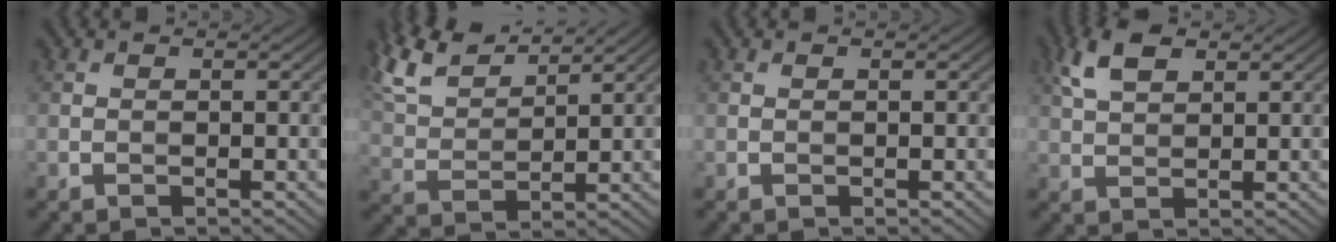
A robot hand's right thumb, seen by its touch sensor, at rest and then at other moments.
{"total": 9.1, "force": [7.2, 2.7, 4.8], "torque": [-0.130, 0.023, 0.151]}
{"total": 0.0}
{"total": 5.3, "force": [2.7, 2.6, 3.8], "torque": [-0.094, 0.012, 0.054]}